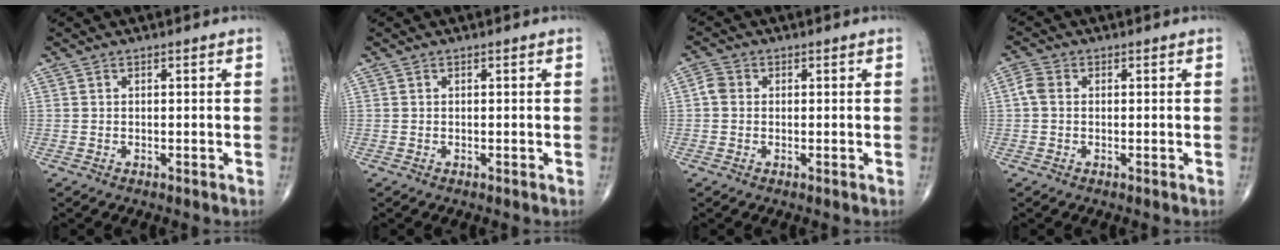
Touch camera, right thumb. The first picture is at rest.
{"total": 0.0}
{"total": 2.4, "force": [0.0, 2.1, 1.2], "torque": [-0.018, 0.007, -0.006]}
{"total": 2.6, "force": [0.1, 2.0, 1.7], "torque": [-0.036, 0.007, -0.004]}